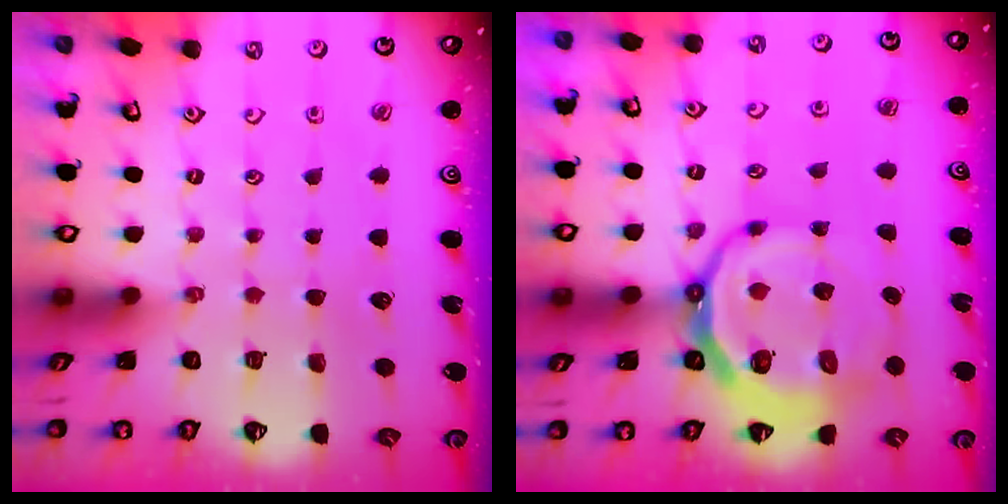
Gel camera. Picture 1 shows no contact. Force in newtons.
{"total": 14.3, "press": 13.9, "slide": 3.3}